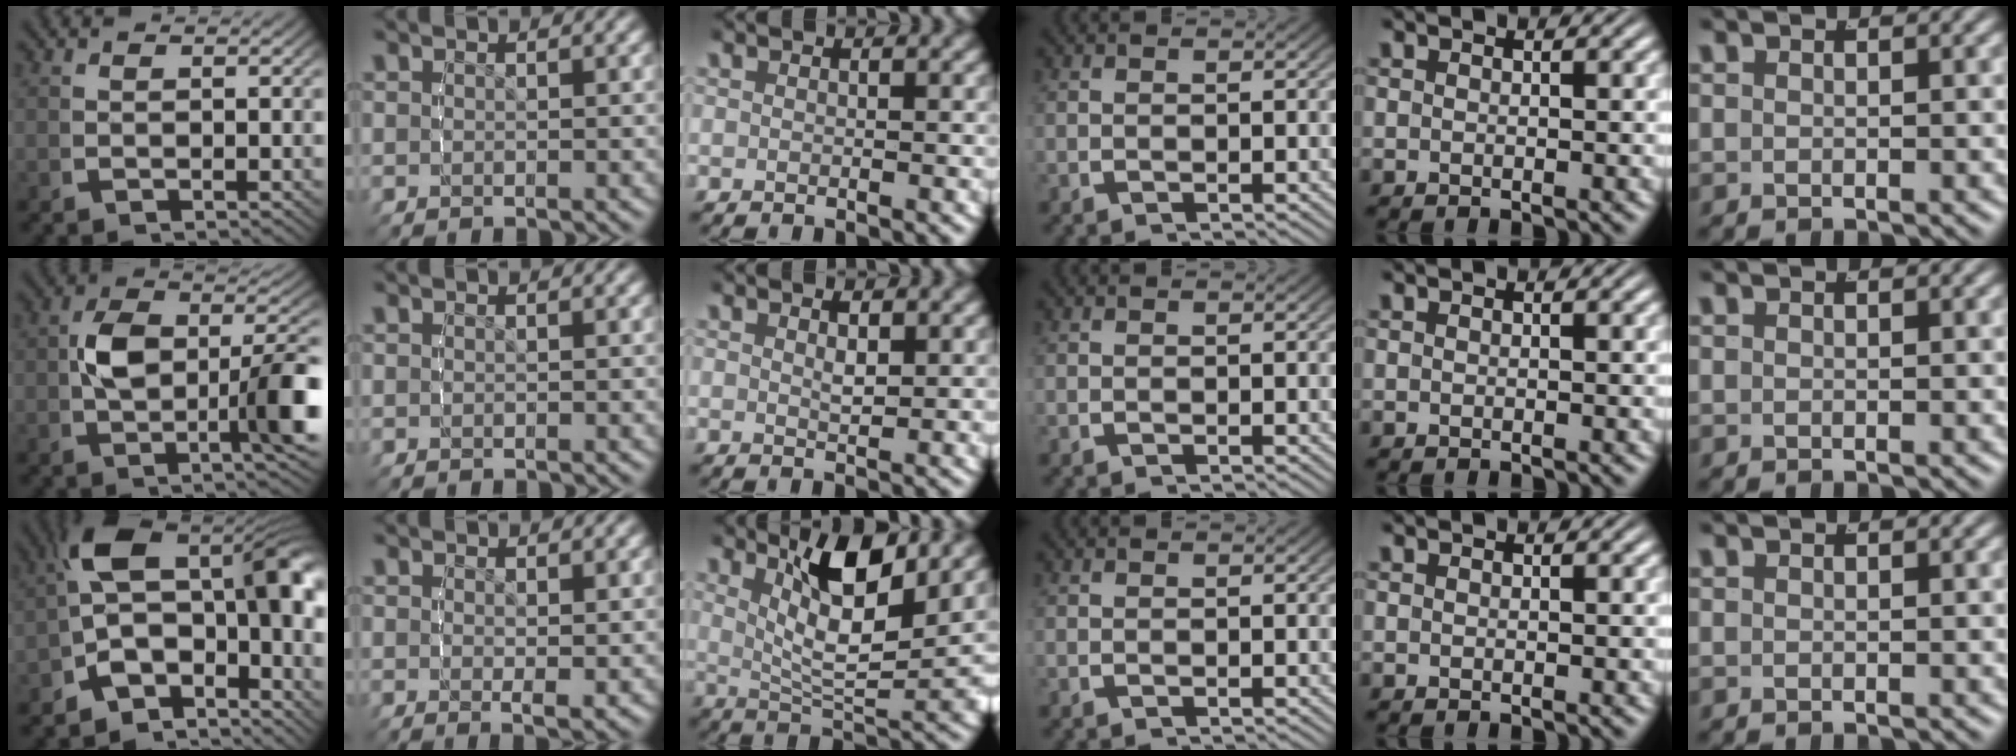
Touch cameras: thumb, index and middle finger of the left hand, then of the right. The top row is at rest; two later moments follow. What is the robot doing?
{"motion": "lift_and_place", "object": "stress ball aka squeeze ball"}